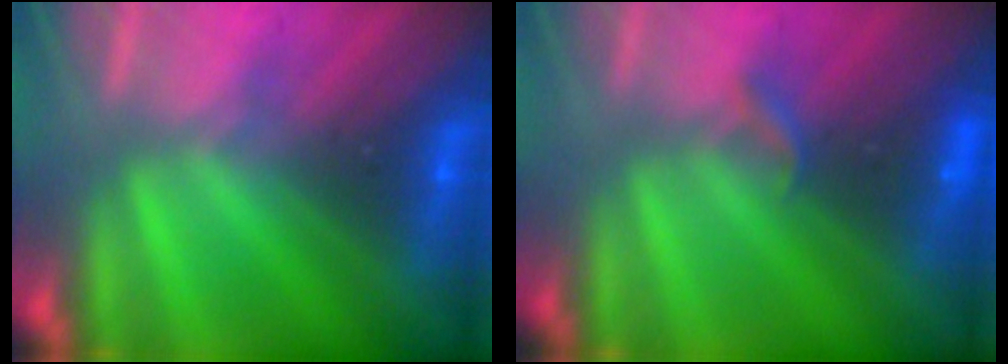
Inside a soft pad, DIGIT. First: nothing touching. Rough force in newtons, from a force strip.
{"total": 2.2}